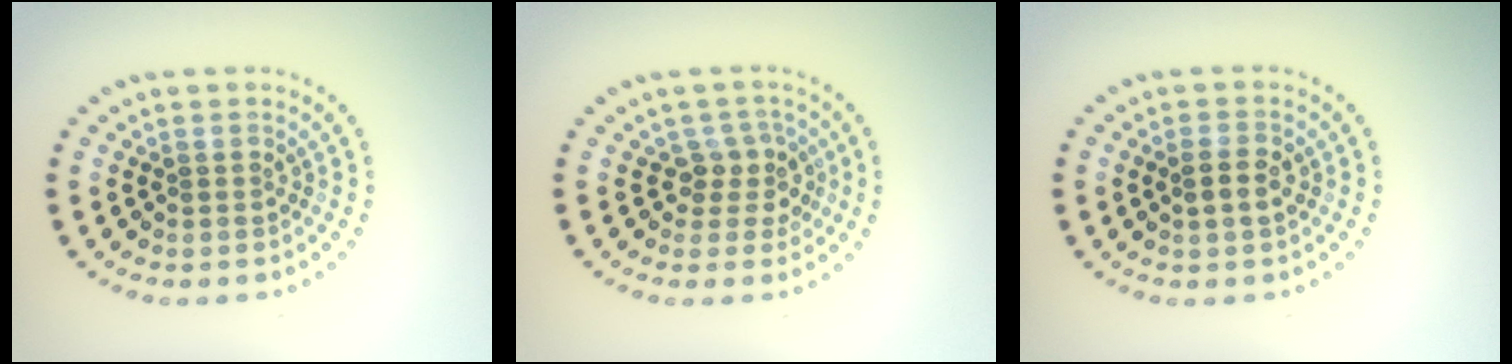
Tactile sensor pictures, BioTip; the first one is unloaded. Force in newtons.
{"total": 2.5, "press": 2.0, "slide": 1.6}
{"total": 1.9, "press": 1.8, "slide": 0.4}